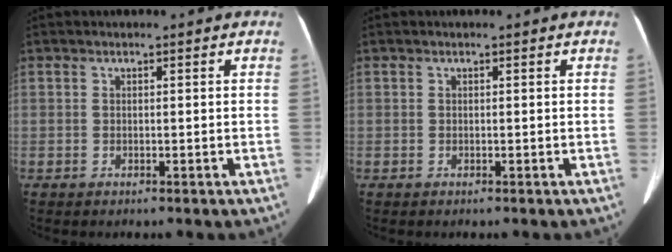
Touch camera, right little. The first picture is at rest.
{"total": 0.0}